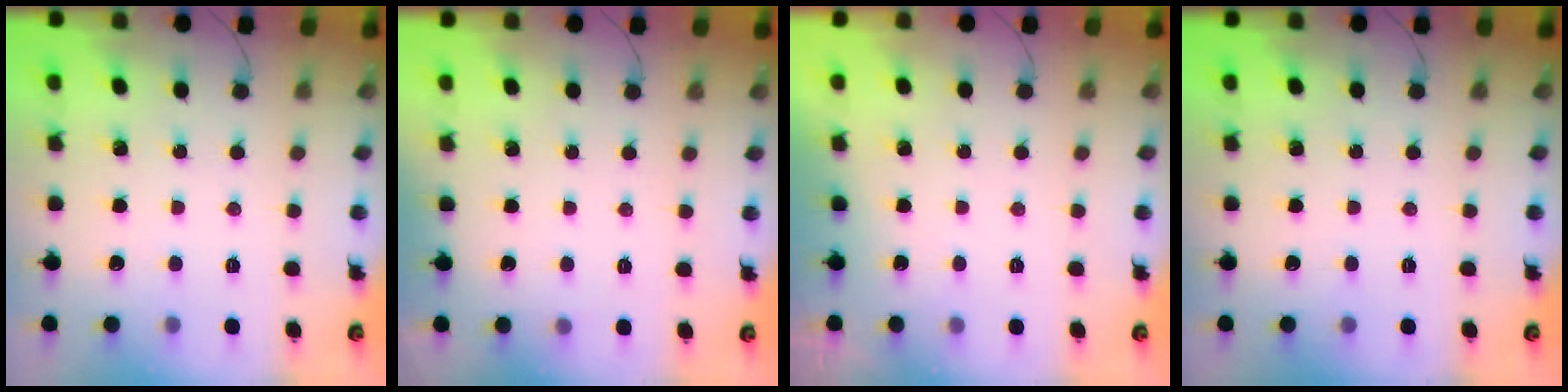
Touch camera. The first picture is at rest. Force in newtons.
{"total": 2.4, "press": 1.6, "slide": 1.8}
{"total": 0.0}
{"total": 0.0}